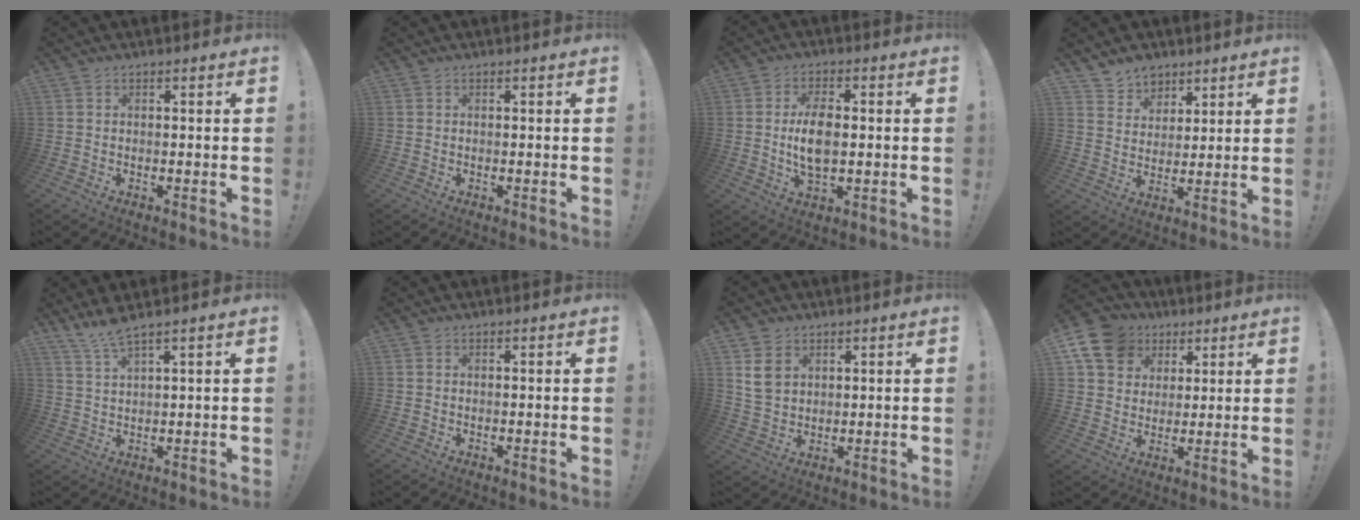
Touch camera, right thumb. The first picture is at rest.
{"total": 0.0}
{"total": 8.9, "force": [0.1, 4.5, 7.7], "torque": [-0.145, -0.006, -0.002]}
{"total": 7.4, "force": [5.5, 4.9, 0.0], "torque": [0.003, -0.052, 0.108]}
{"total": 4.8, "force": [3.8, 0.0, 2.9], "torque": [-0.067, -0.013, 0.068]}
{"total": 0.0}
{"total": 6.3, "force": [3.0, 4.8, 2.9], "torque": [-0.047, -0.003, 0.061]}
{"total": 13.8, "force": [6.2, 10.9, 5.6], "torque": [-0.089, -0.029, 0.125]}